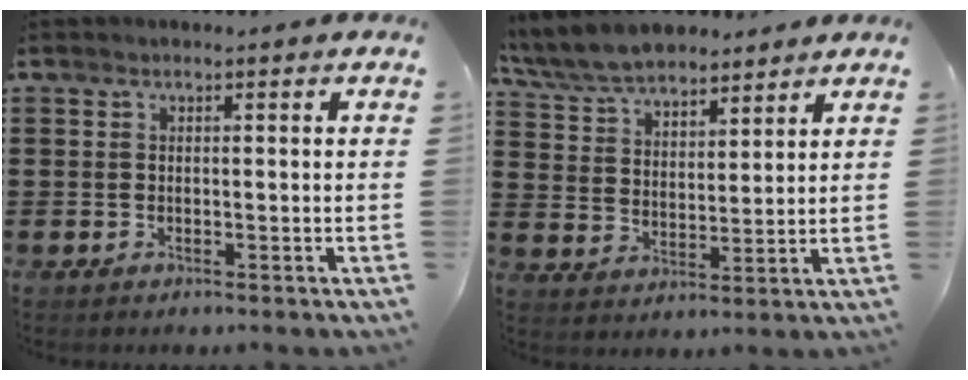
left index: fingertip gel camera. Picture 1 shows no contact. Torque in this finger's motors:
{"motor_torque": [2.14, 0.00, 0.60, 0.19]}